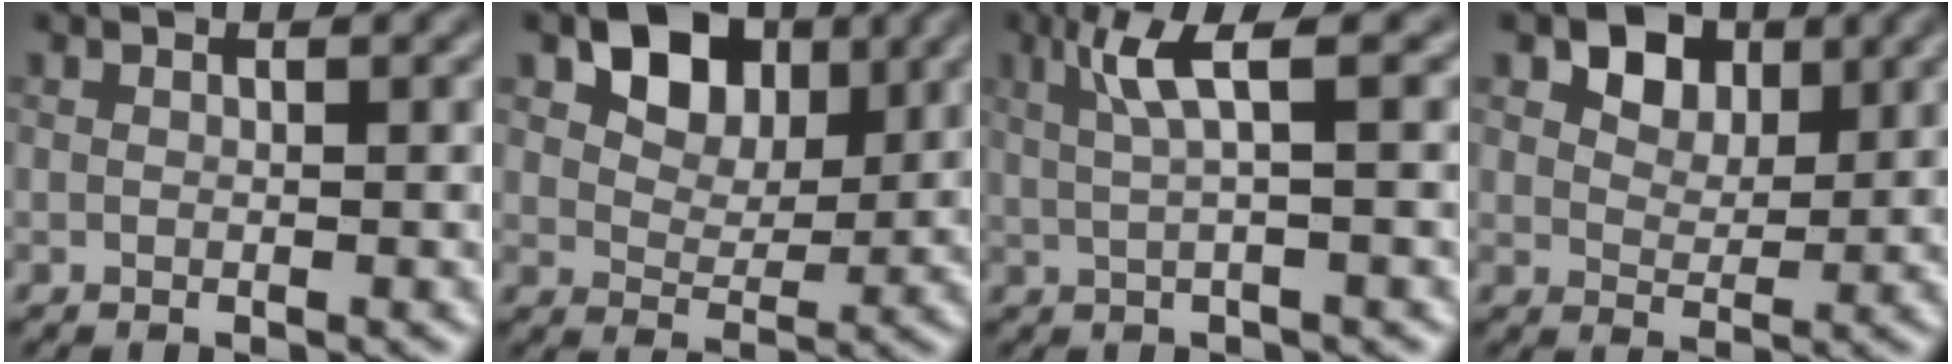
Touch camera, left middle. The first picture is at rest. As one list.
[{"total": 4.7, "force": [2.0, 3.4, 2.6], "torque": [-0.047, 0.000, 0.031]}, {"total": 3.1, "force": [0.5, 0.1, 3.1], "torque": [-0.067, 0.002, 0.022]}, {"total": 3.7, "force": [1.8, 2.6, 2.0], "torque": [-0.036, 0.003, 0.026]}]